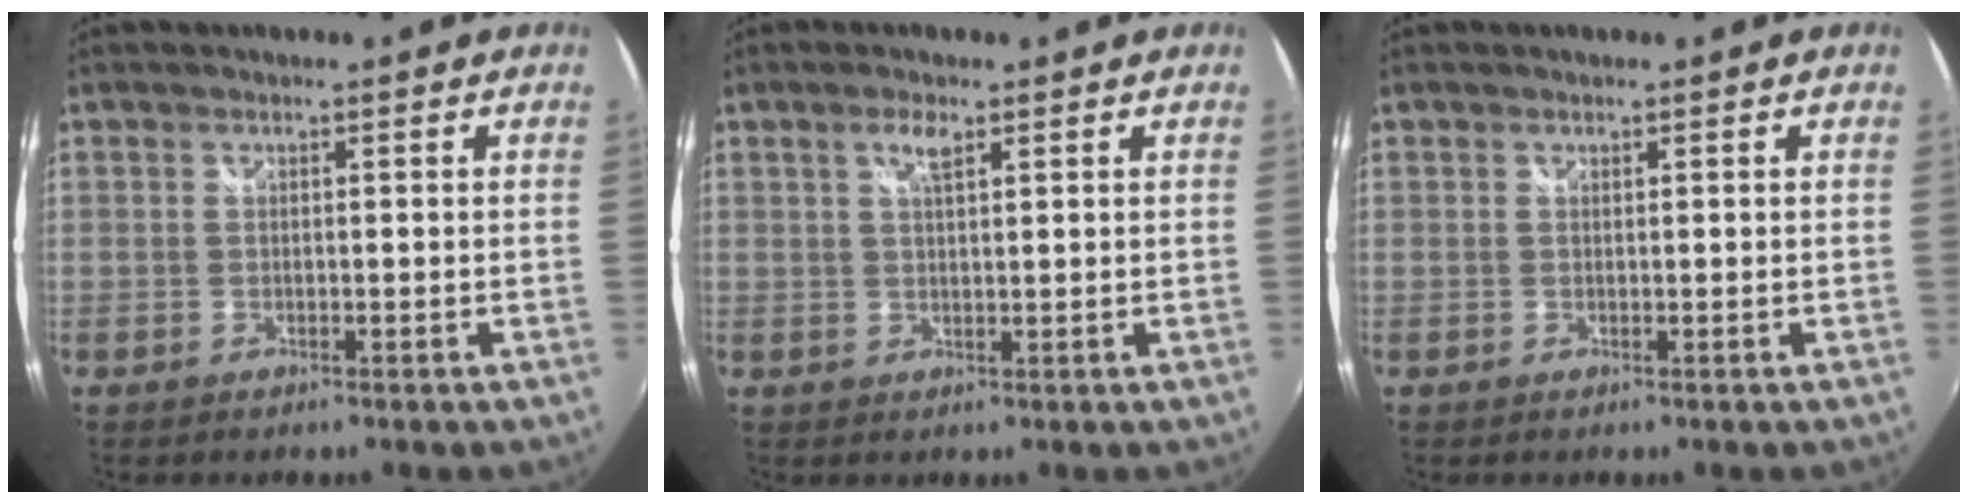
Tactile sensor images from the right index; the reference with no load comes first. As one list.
[{"total": 2.6, "force": [1.5, 0.8, 2.0], "torque": [-0.036, 0.004, 0.025]}, {"total": 0.0}]